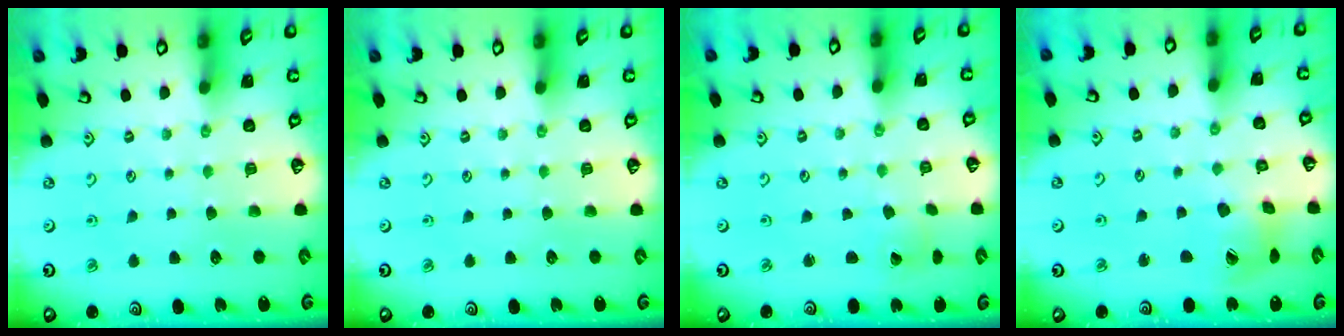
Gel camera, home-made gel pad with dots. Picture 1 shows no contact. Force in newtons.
{"total": 0.0}
{"total": 0.5, "press": 0.5, "slide": 0.0}
{"total": 9.3, "press": 9.2, "slide": 1.2}